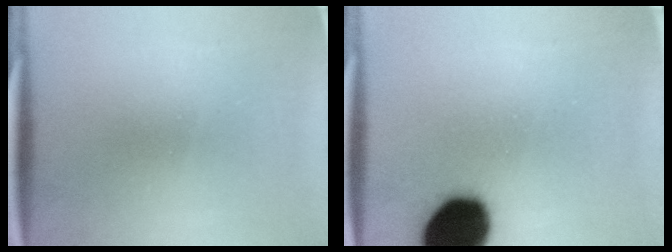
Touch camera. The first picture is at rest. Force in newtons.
{"total": 18.3}